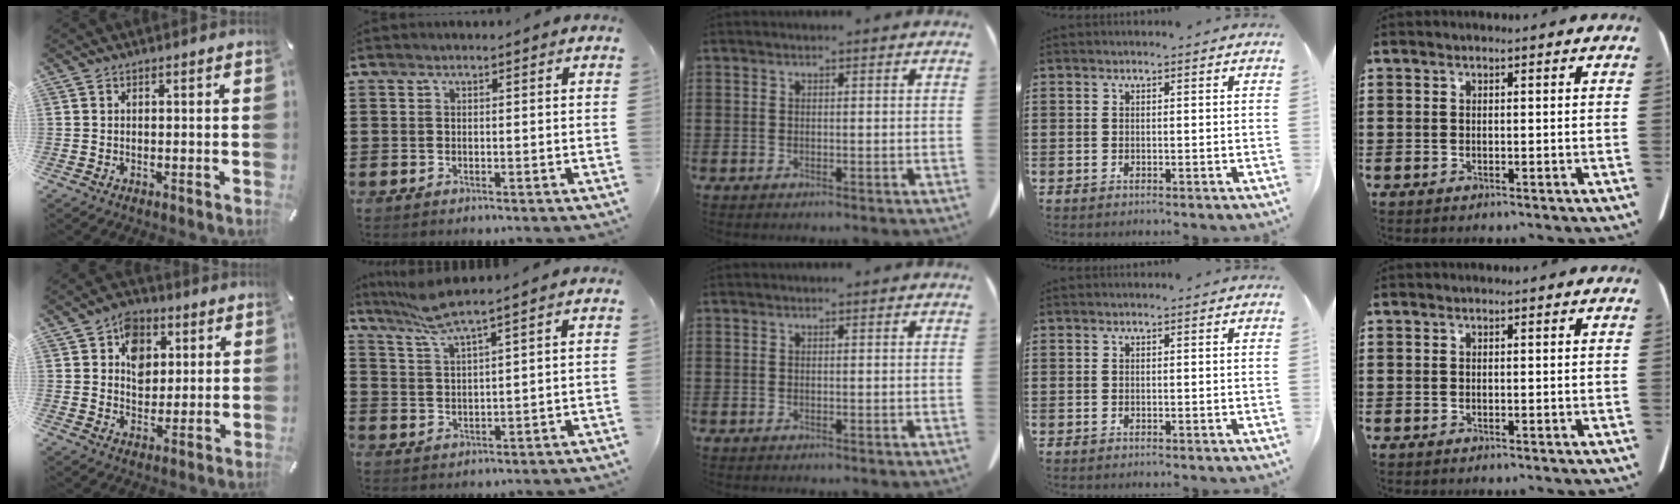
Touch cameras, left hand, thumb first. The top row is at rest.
{"thumb": {"total": 8.2, "force": [2.5, 6.9, 3.7], "torque": [-0.051, 0.003, 0.042]}, "index": {"total": 5.4, "force": [4.4, -0.1, 3.2], "torque": [-0.076, -0.007, 0.078]}}